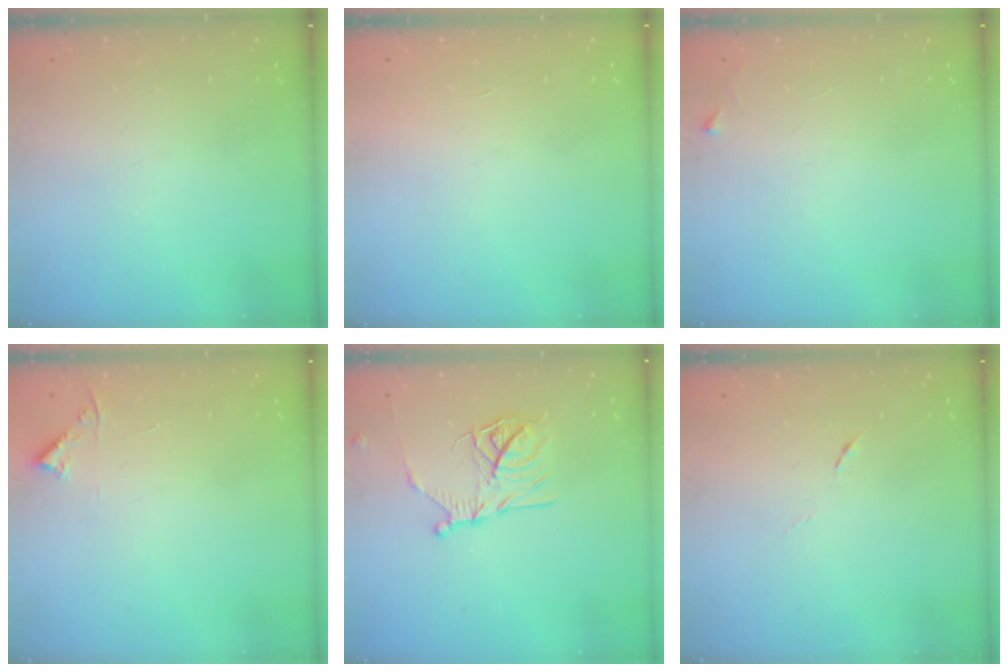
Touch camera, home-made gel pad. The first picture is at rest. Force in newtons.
{"total": 1.7, "press": 1.7, "slide": 0.1}
{"total": 2.6, "press": 2.6, "slide": 0.3}
{"total": 3.1, "press": 3.0, "slide": 0.3}
{"total": 13.2, "press": 13.2, "slide": 0.8}
{"total": 4.0, "press": 3.8, "slide": 1.2}